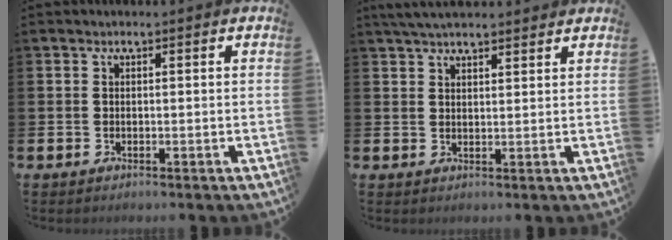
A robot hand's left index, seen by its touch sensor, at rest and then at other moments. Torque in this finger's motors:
{"motor_torque": [1.03, -1.11, 0.77, 0.21]}